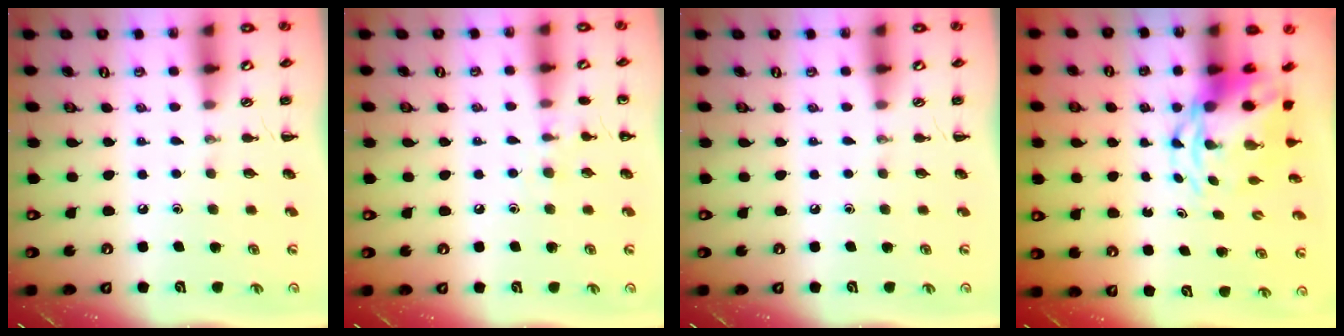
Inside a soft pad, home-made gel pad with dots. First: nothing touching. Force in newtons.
{"total": 6.9, "press": 6.7, "slide": 1.8}
{"total": 0.0}
{"total": 6.1, "press": 5.9, "slide": 1.8}